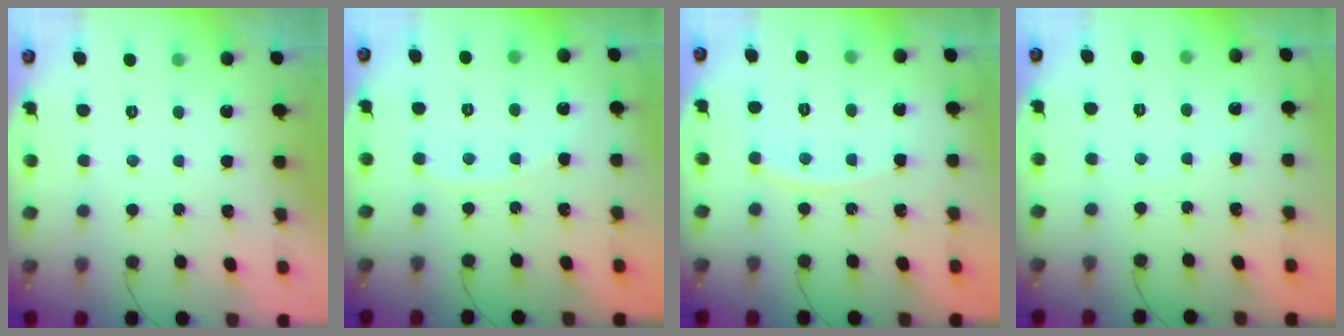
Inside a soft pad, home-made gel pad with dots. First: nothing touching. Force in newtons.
{"total": 3.5, "press": 3.5, "slide": 0.4}
{"total": 5.4, "press": 5.4, "slide": 0.7}
{"total": 1.4, "press": 1.4, "slide": 0.2}